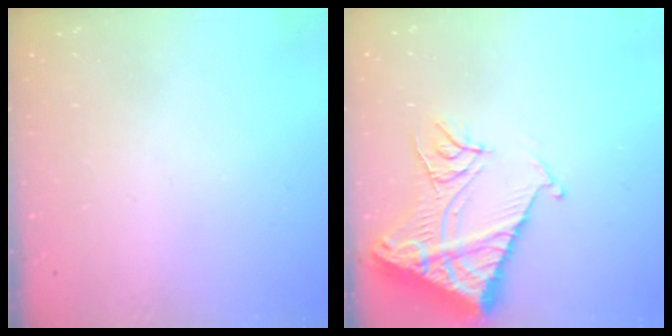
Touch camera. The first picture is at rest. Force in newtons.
{"total": 15.7, "press": 15.6, "slide": 1.7}